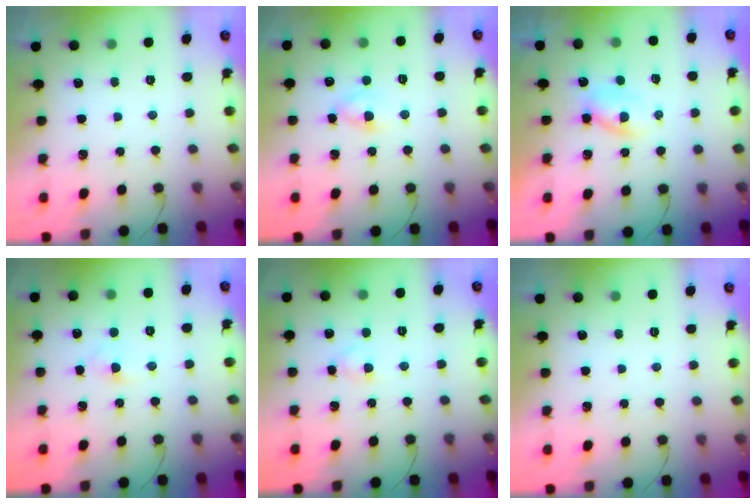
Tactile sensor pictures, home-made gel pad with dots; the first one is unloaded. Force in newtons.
{"total": 4.1, "press": 3.9, "slide": 1.2}
{"total": 3.0, "press": 2.7, "slide": 1.3}
{"total": 2.9, "press": 2.6, "slide": 1.2}
{"total": 2.4, "press": 2.2, "slide": 1.0}
{"total": 0.0}